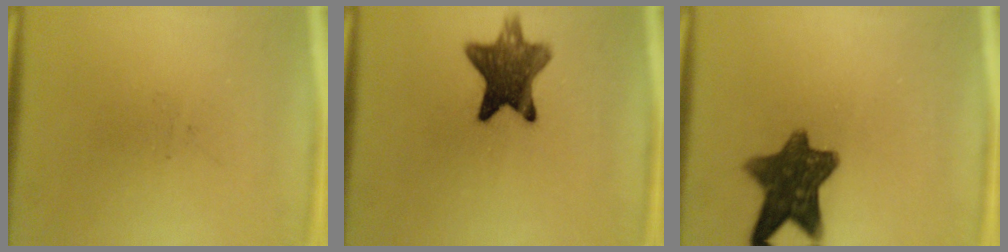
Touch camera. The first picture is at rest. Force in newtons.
{"total": 10.6}
{"total": 10.3}